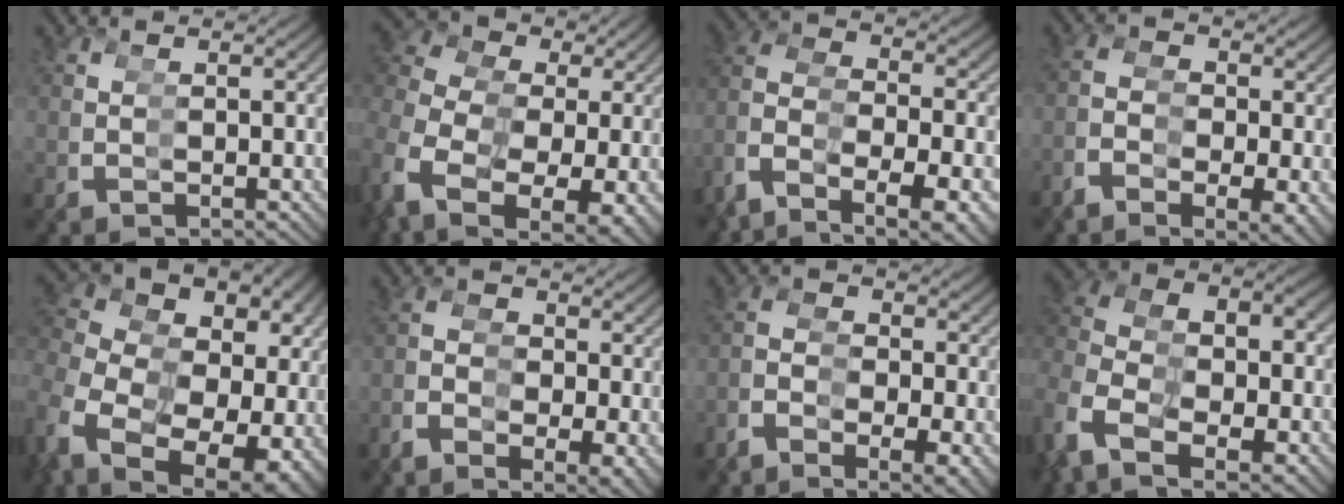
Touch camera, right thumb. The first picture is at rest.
{"total": 11.1, "force": [3.1, 8.1, 7.0], "torque": [-0.126, 0.014, 0.049]}
{"total": 8.9, "force": [-0.1, 7.8, 4.3], "torque": [-0.131, -0.006, 0.005]}
{"total": 3.1, "force": [-0.4, 2.0, 2.3], "torque": [-0.036, 0.008, -0.003]}
{"total": 12.9, "force": [2.9, 9.2, 8.6], "torque": [-0.145, 0.009, 0.048]}
{"total": 2.1, "force": [-0.2, 1.3, 1.6], "torque": [-0.020, 0.010, -0.001]}
{"total": 3.7, "force": [-0.6, 2.6, 2.6], "torque": [-0.053, 0.005, -0.003]}
{"total": 8.3, "force": [2.0, 6.4, 4.8], "torque": [-0.110, 0.018, 0.029]}